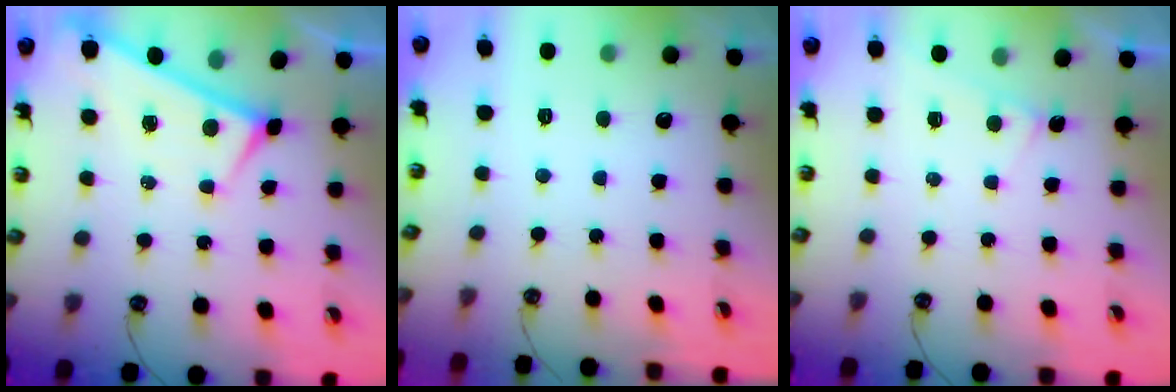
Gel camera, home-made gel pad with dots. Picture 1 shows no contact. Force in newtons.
{"total": 0.0}
{"total": 2.2, "press": 2.2, "slide": 0.2}